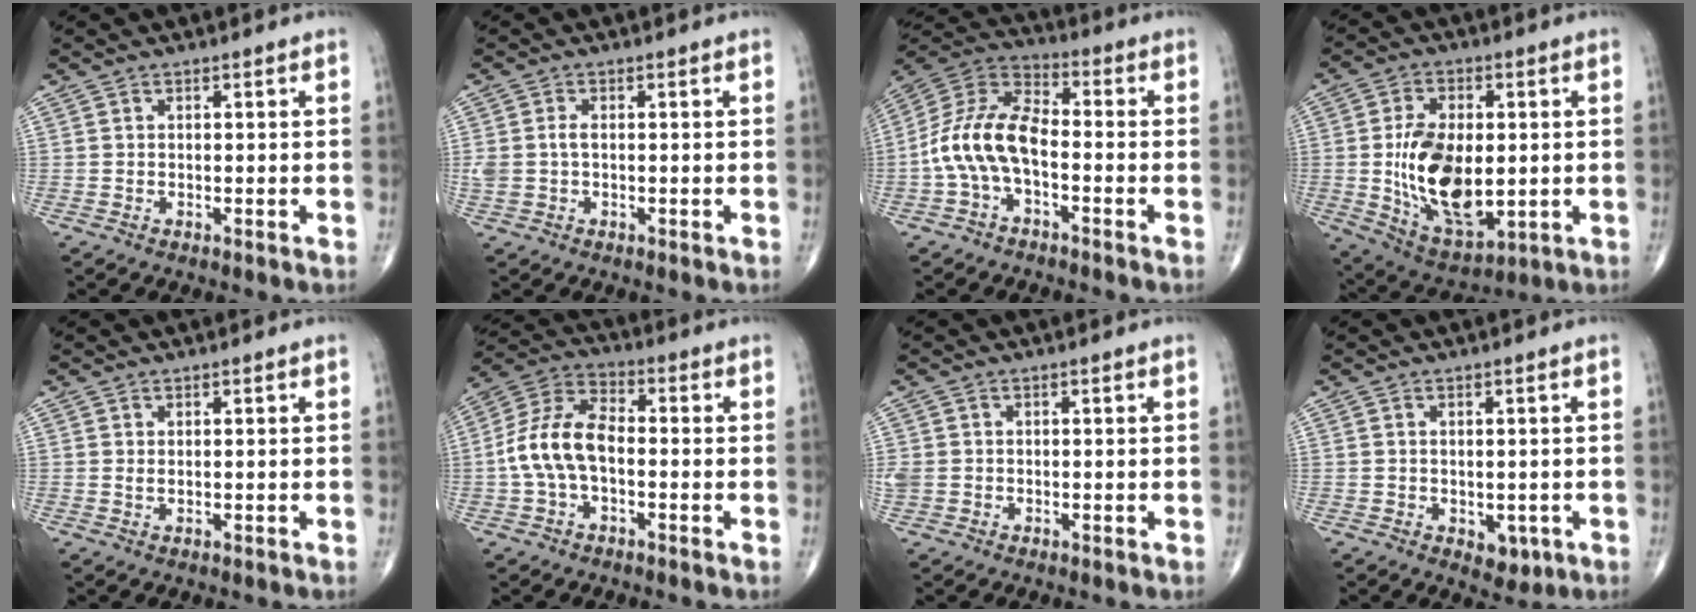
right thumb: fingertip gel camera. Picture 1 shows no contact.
{"total": 3.1, "force": [0.1, 2.0, 2.4], "torque": [-0.067, 0.007, 0.001]}
{"total": 12.8, "force": [-2.7, 7.0, 10.3], "torque": [-0.202, 0.041, -0.061]}
{"total": 17.4, "force": [-0.6, 9.8, 14.4], "torque": [-0.238, -0.012, 0.006]}
{"total": 0.6, "force": [0.2, 0.2, 0.5], "torque": [-0.009, 0.002, 0.005]}
{"total": 11.3, "force": [-1.5, 6.5, 9.1], "torque": [-0.182, 0.038, -0.037]}
{"total": 2.5, "force": [-0.1, 2.2, 1.2], "torque": [-0.034, 0.005, 0.001]}
{"total": 3.6, "force": [-0.9, 2.5, 2.4], "torque": [-0.014, -0.003, -0.002]}